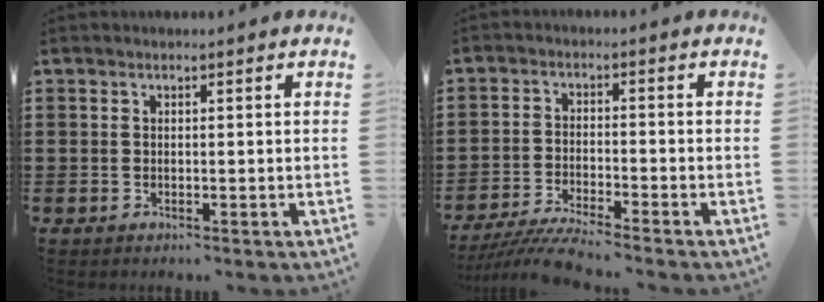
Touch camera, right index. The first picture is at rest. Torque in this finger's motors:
{"motor_torque": [0.80, 0.80, -0.05, -0.01]}